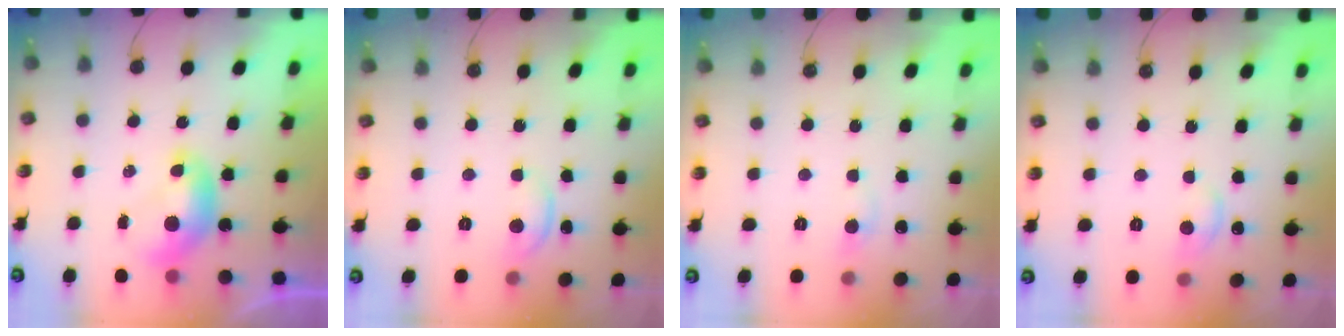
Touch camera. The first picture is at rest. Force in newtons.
{"total": 1.4, "press": 1.4, "slide": 0.4}
{"total": 1.0, "press": 0.8, "slide": 0.7}
{"total": 1.4, "press": 1.0, "slide": 1.0}